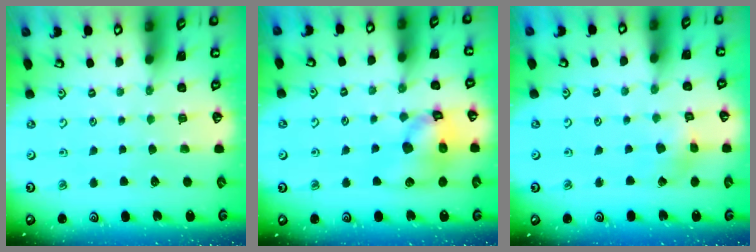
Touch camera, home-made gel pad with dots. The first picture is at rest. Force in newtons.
{"total": 12.6, "press": 12.4, "slide": 1.9}
{"total": 2.5, "press": 2.5, "slide": 0.2}